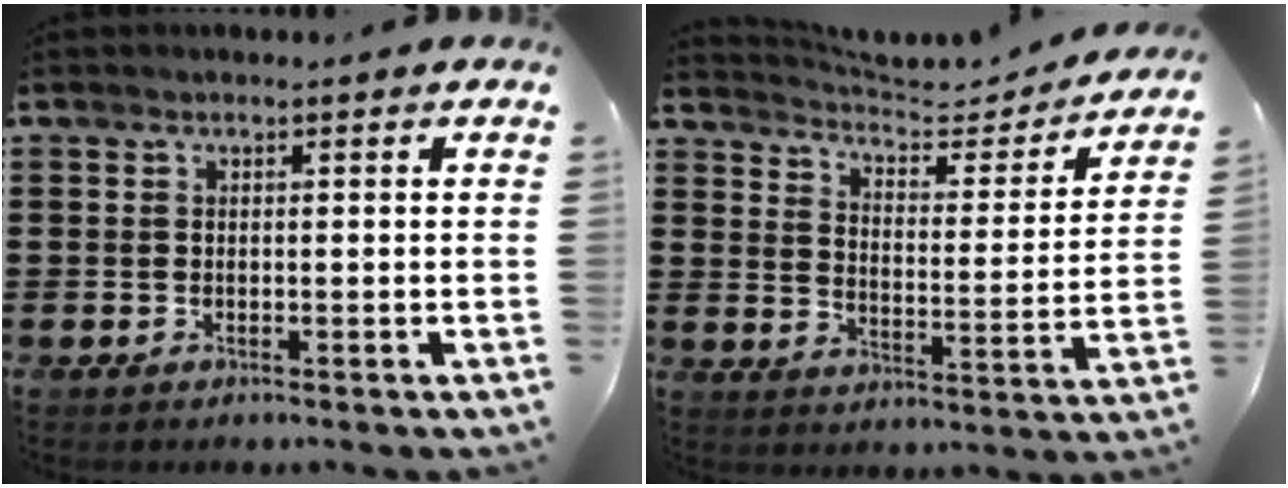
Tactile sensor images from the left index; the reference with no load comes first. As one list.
[{"total": 4.4, "force": [4.2, 0.6, 1.2], "torque": [-0.047, -0.031, 0.067]}]